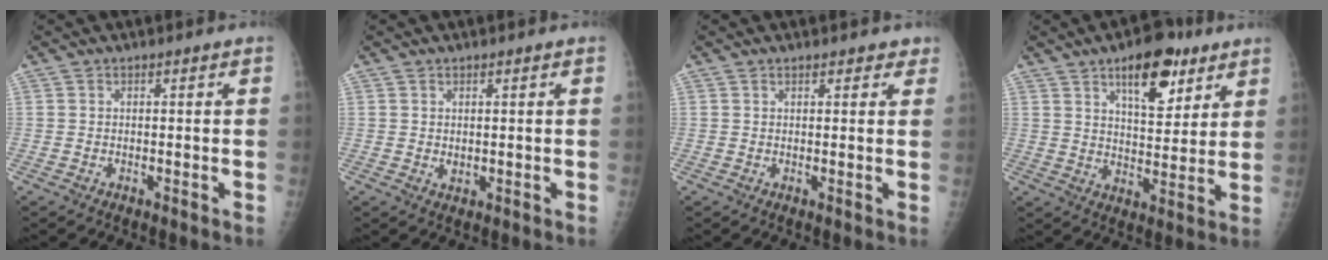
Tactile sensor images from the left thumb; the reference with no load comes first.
{"total": 1.2, "force": [0.4, 0.9, 0.7], "torque": [-0.008, -0.005, 0.010]}
{"total": 2.1, "force": [1.6, 1.1, 0.6], "torque": [0.016, -0.004, 0.014]}
{"total": 12.7, "force": [7.3, 5.8, 8.7], "torque": [-0.096, -0.036, 0.111]}